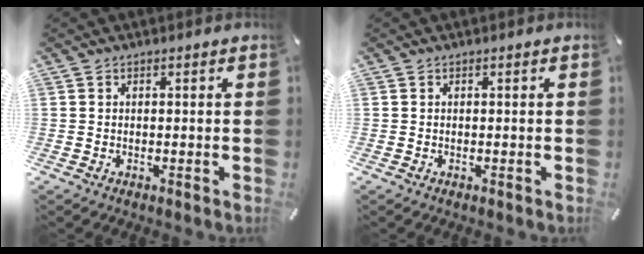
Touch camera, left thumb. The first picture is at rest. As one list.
[{"total": 0.0}]